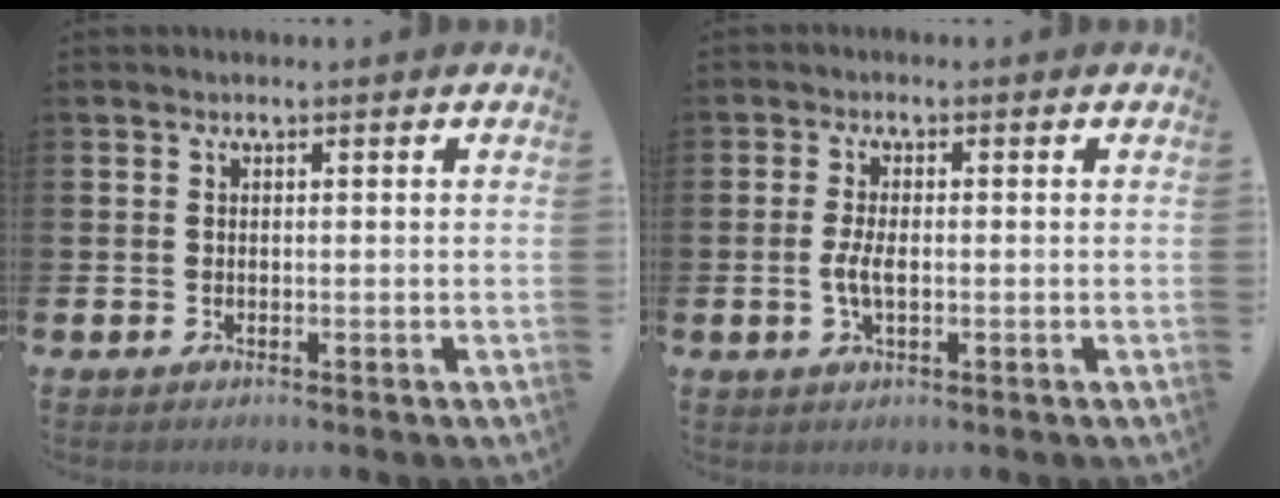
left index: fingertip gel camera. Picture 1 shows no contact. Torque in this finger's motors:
{"motor_torque": [0.76, 0.18, 0.09, 0.14]}